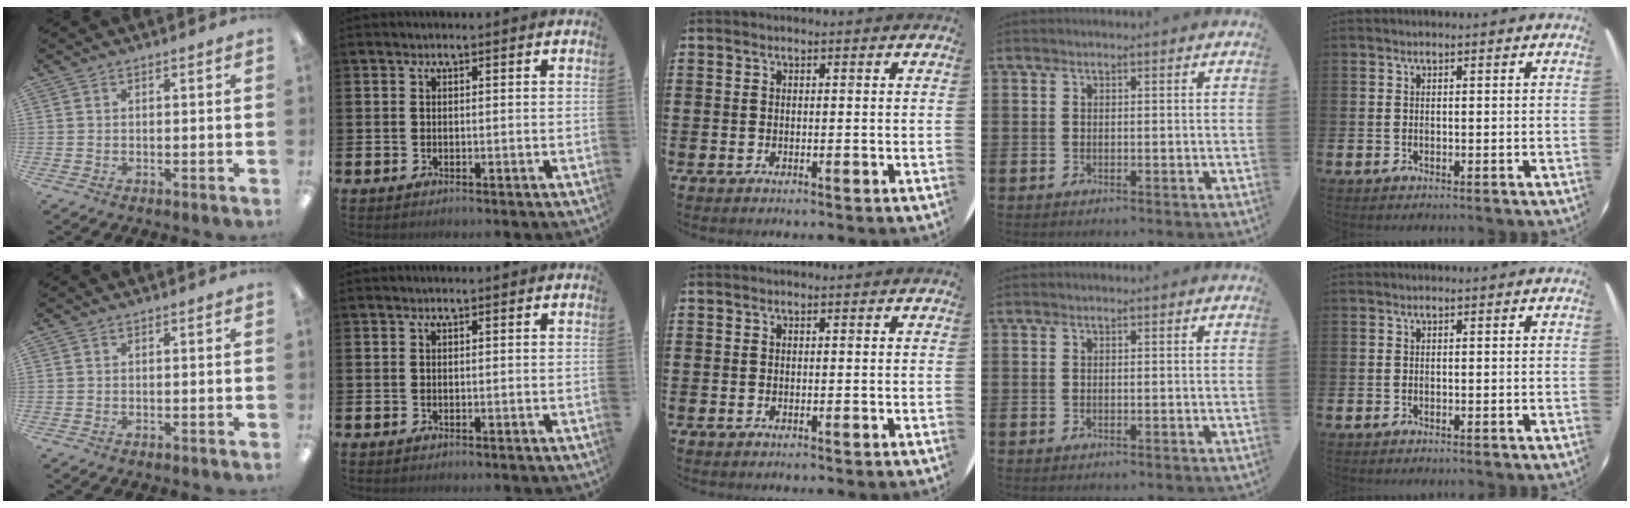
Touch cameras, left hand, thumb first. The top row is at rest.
{}